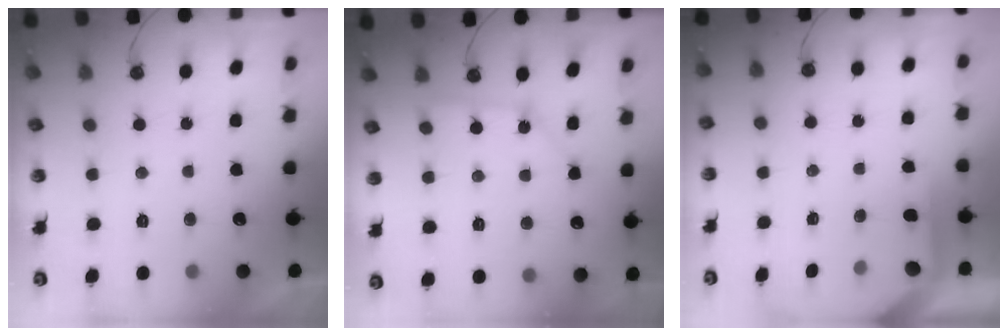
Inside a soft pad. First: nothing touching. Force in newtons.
{"total": 2.1, "press": 2.1, "slide": 0.3}
{"total": 1.5, "press": 1.5, "slide": 0.3}